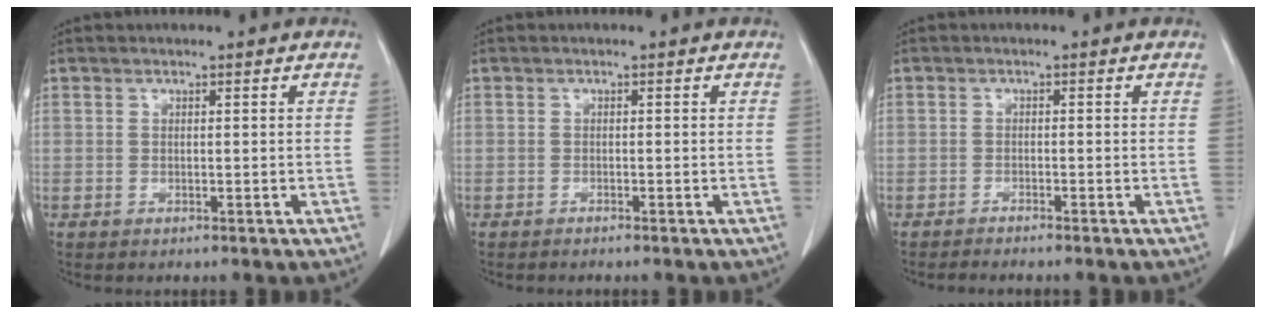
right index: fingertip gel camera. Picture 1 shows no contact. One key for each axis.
{"total": 1.2, "fx": -1.1, "fy": -0.1, "fz": 0.6, "tx": -0.010, "ty": 0.000, "tz": -0.013}
{"total": 3.4, "fx": -3.0, "fy": -0.3, "fz": 1.6, "tx": -0.018, "ty": -0.002, "tz": -0.043}